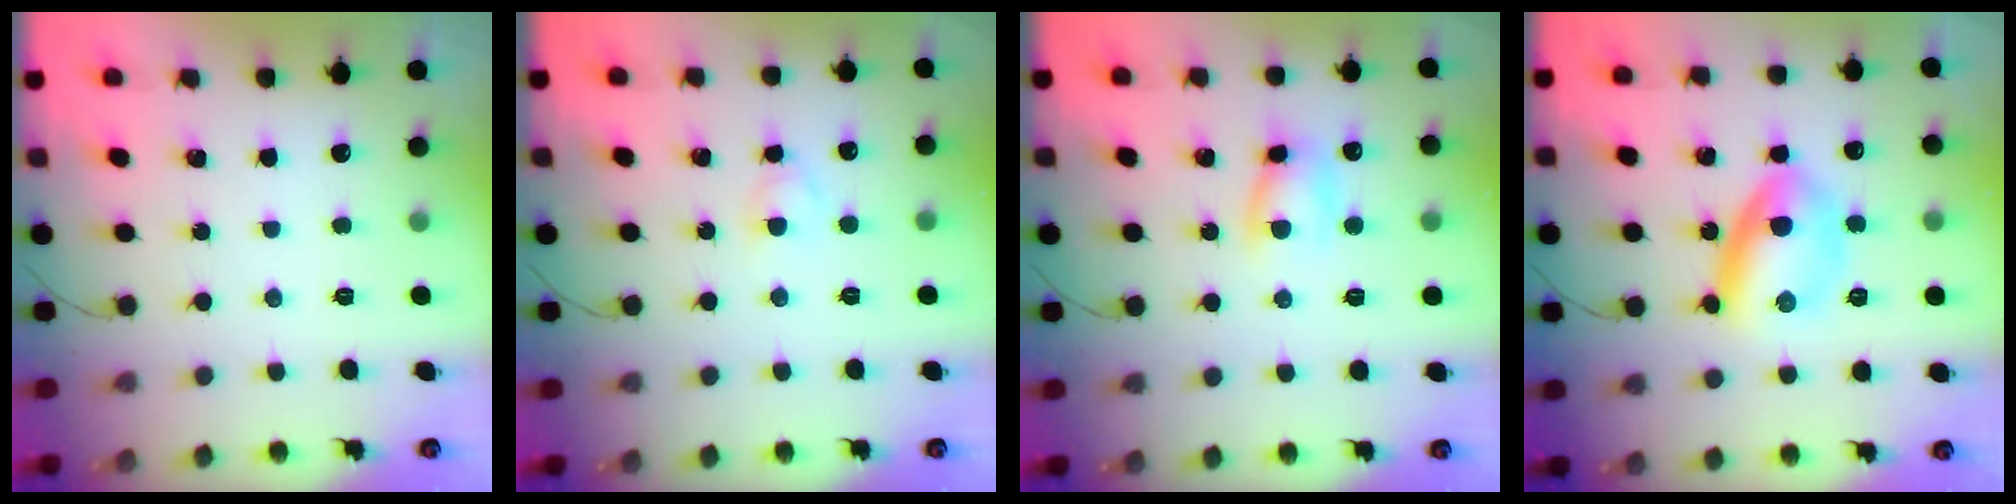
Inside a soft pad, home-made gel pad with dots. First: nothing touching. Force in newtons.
{"total": 2.9, "press": 2.7, "slide": 1.1}
{"total": 7.1, "press": 7.1, "slide": 0.7}
{"total": 10.1, "press": 10.1, "slide": 0.5}